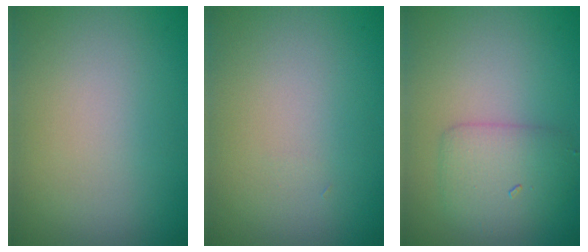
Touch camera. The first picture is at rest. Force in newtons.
{"total": 0.0}
{"total": 3.2, "press": 3.2, "slide": 0.1}